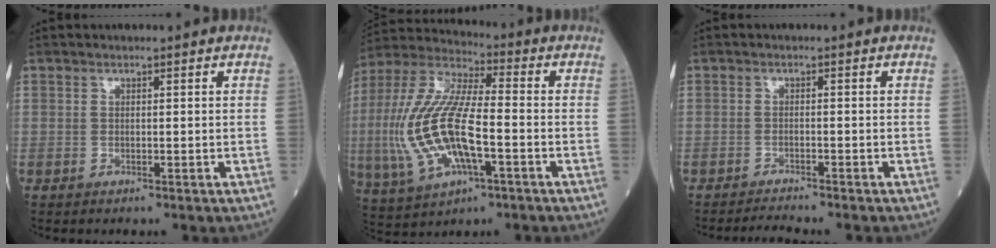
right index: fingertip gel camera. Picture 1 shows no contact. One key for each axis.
{"total": 17.6, "fx": -3.5, "fy": 5.4, "fz": 16.4, "tx": -0.367, "ty": -0.003, "tz": -0.061}
{"total": 2.5, "fx": -2.4, "fy": -0.7, "fz": 0.3, "tx": -0.010, "ty": -0.011, "tz": -0.040}